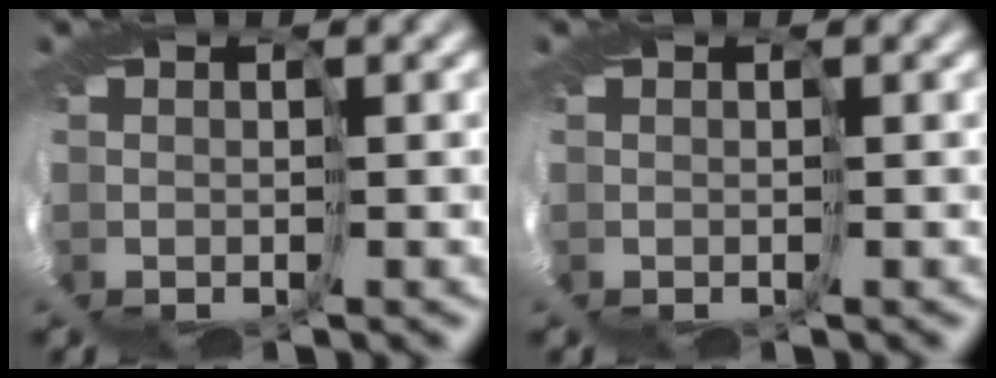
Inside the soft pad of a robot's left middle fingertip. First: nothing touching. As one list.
[{"total": 0.0}]